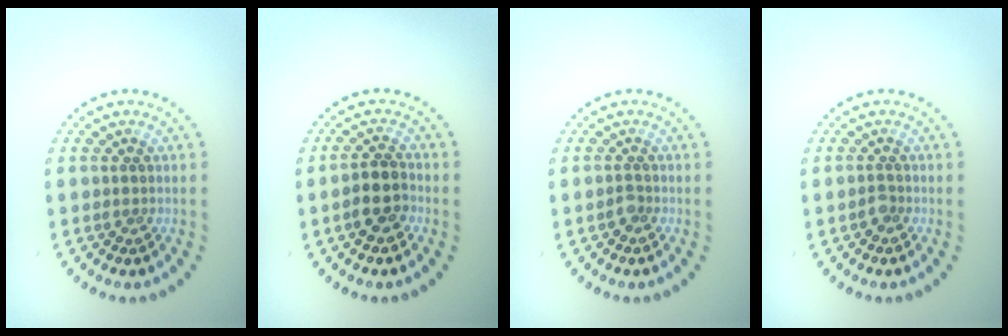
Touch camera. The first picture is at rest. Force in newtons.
{"total": 2.6, "press": 2.4, "slide": 1.0}
{"total": 0.8, "press": 0.6, "slide": 0.5}
{"total": 0.8, "press": 0.6, "slide": 0.5}